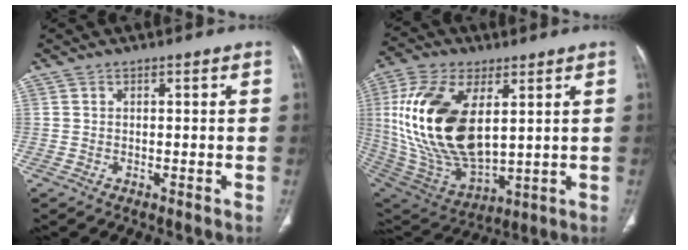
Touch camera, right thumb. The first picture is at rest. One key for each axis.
{"total": 24.1, "fx": 4.6, "fy": 12.7, "fz": 20.0, "tx": -0.401, "ty": -0.027, "tz": 0.096}